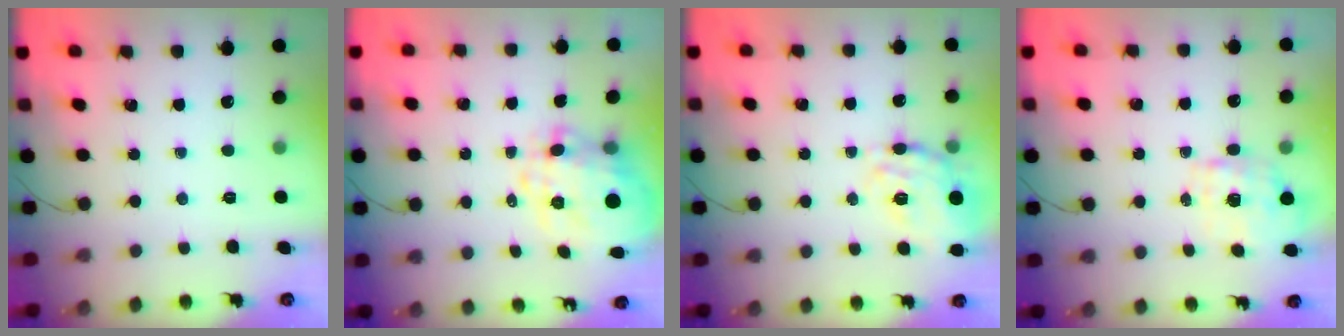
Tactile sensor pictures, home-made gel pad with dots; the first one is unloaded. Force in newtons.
{"total": 11.3, "press": 10.7, "slide": 3.7}
{"total": 16.8, "press": 16.7, "slide": 1.9}
{"total": 1.1, "press": 1.0, "slide": 0.5}